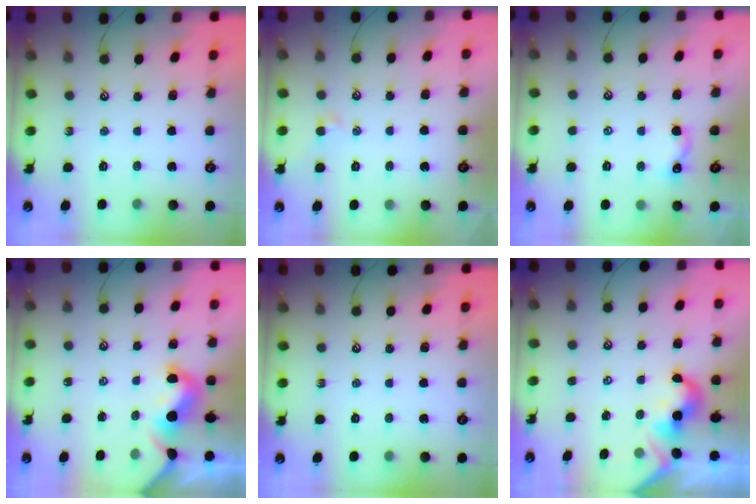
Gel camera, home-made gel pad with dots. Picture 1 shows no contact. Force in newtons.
{"total": 0.8, "press": 0.7, "slide": 0.4}
{"total": 0.8, "press": 0.6, "slide": 0.5}
{"total": 3.0, "press": 2.9, "slide": 0.5}
{"total": 0.0}
{"total": 1.9, "press": 1.9, "slide": 0.5}